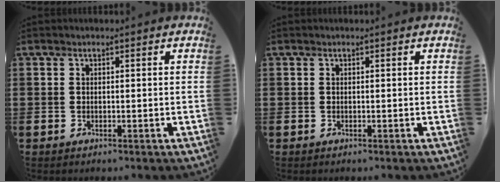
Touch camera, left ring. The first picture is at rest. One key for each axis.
{"total": 0.0}